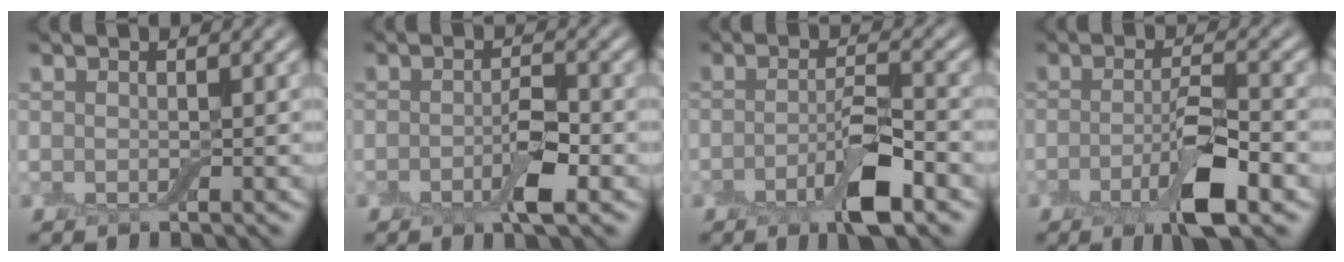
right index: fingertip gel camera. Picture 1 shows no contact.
{"total": 3.2, "force": [-1.1, 0.9, 2.8], "torque": [-0.049, -0.001, -0.023]}
{"total": 4.8, "force": [-2.2, 1.2, 4.1], "torque": [-0.072, 0.001, -0.044]}
{"total": 5.5, "force": [-2.2, 1.3, 4.9], "torque": [-0.087, 0.000, -0.043]}